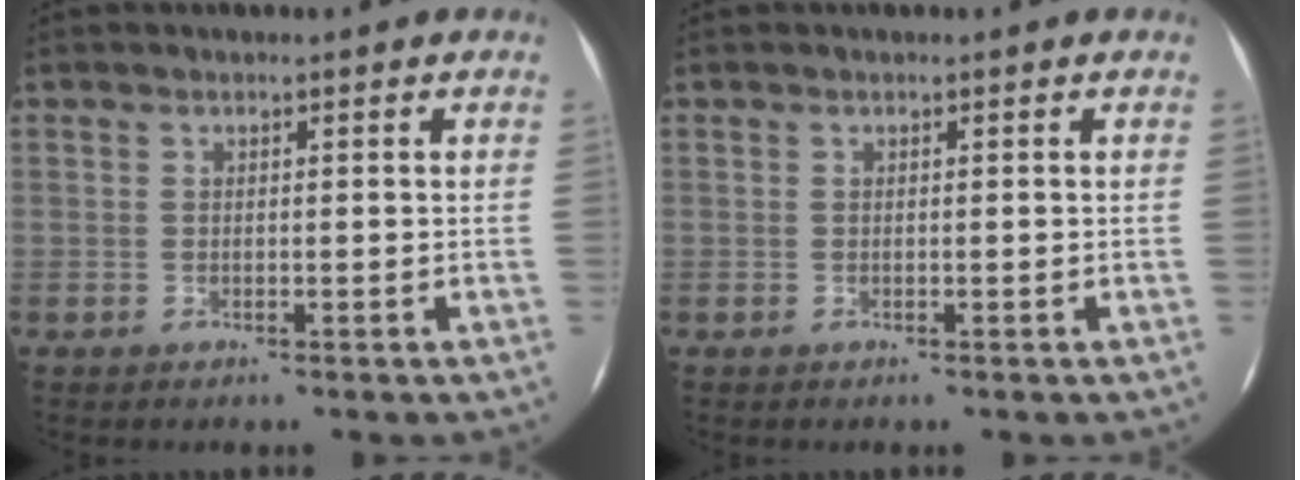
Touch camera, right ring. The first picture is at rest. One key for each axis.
{"total": 0.0}